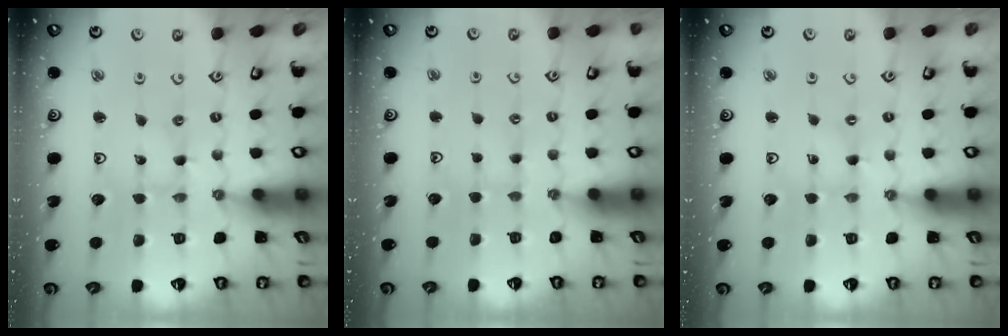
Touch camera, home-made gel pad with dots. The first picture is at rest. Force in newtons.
{"total": 1.3, "press": 1.2, "slide": 0.3}
{"total": 0.0}